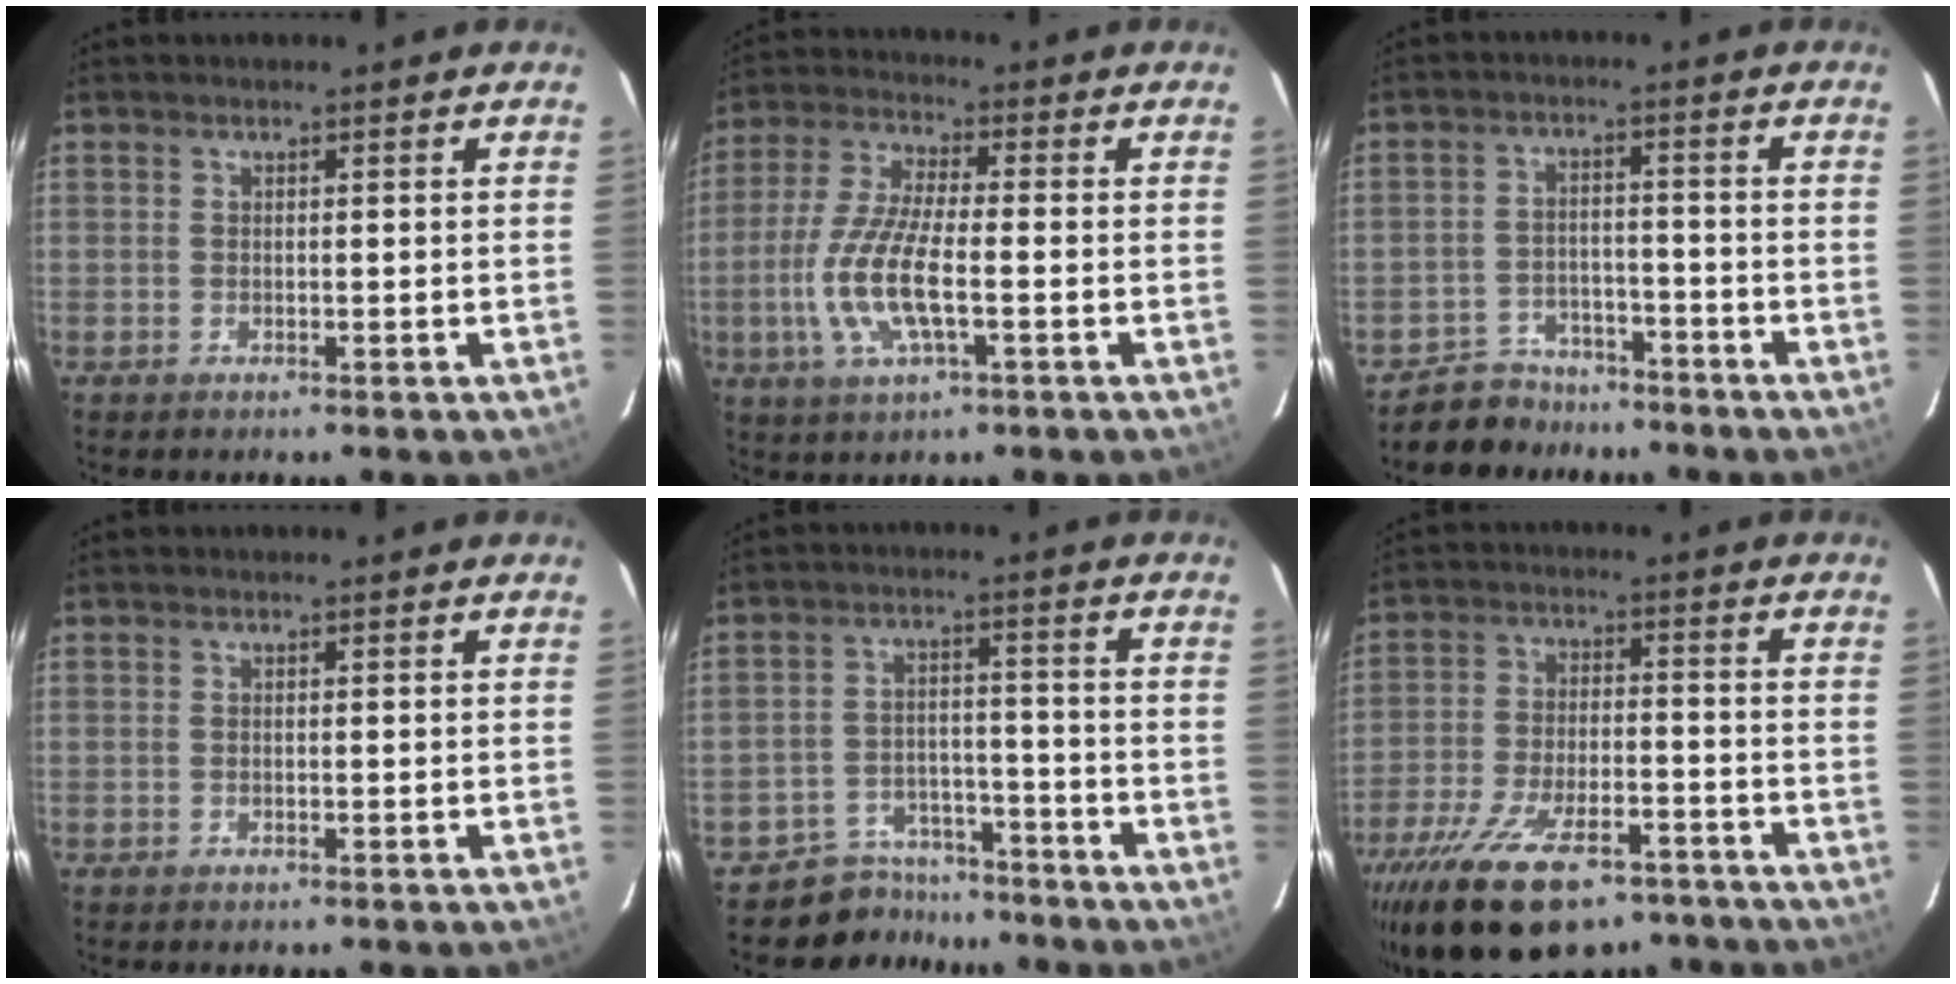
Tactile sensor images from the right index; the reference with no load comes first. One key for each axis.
{"total": 12.1, "fx": -2.9, "fy": 3.5, "fz": 11.2, "tx": -0.240, "ty": -0.005, "tz": -0.059}
{"total": 7.3, "fx": -6.1, "fy": 3.9, "fz": 0.5, "tx": -0.032, "ty": 0.017, "tz": -0.093}
{"total": 0.0}
{"total": 8.0, "fx": -6.8, "fy": 4.1, "fz": -0.1, "tx": -0.015, "ty": 0.029, "tz": -0.103}
{"total": 21.0, "fx": -14.7, "fy": 8.8, "fz": 12.1, "tx": -0.244, "ty": -0.033, "tz": -0.231}